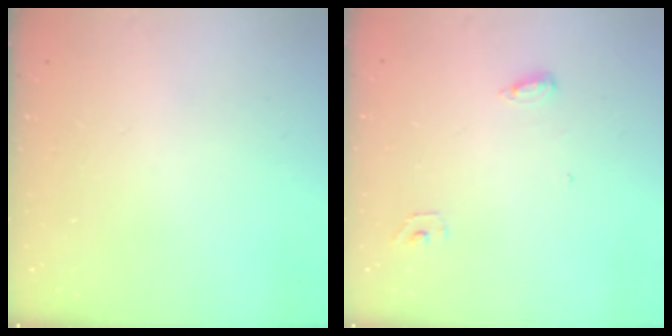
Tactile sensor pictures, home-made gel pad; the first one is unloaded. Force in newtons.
{"total": 5.1, "press": 4.9, "slide": 1.4}